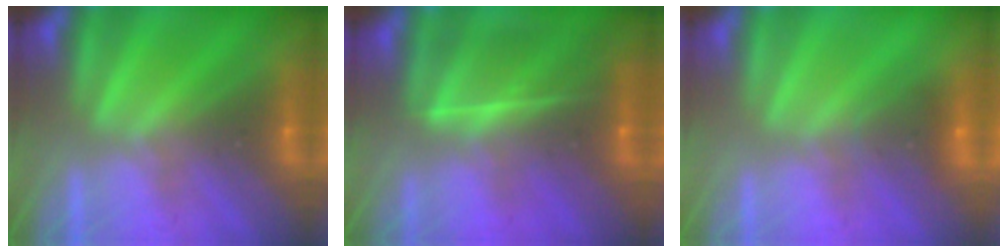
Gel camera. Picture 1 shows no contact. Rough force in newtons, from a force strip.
{"total": 7.7}
{"total": 1.8}